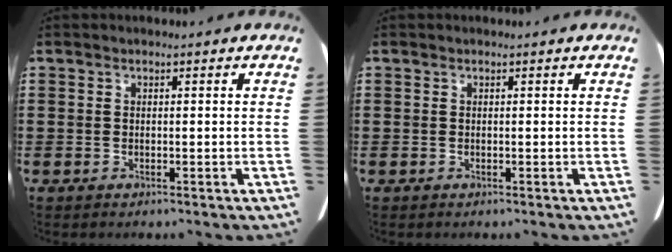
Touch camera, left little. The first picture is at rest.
{"total": 0.0}